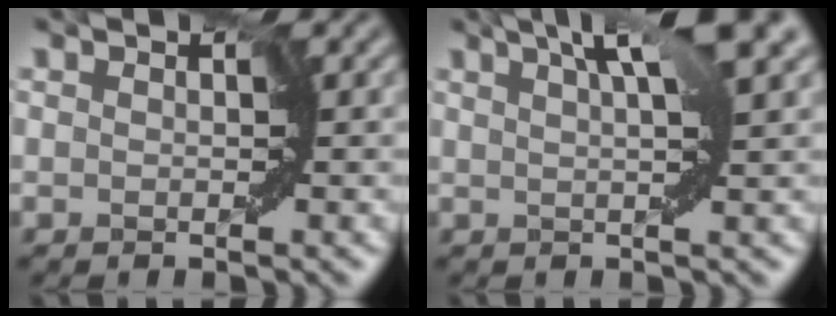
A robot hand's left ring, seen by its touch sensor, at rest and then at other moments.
{"total": 5.1, "force": [3.0, 0.0, 4.2], "torque": [-0.063, 0.014, 0.056]}